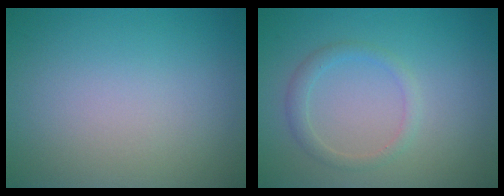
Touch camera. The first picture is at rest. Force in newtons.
{"total": 1.7, "press": 1.7, "slide": 0.1}